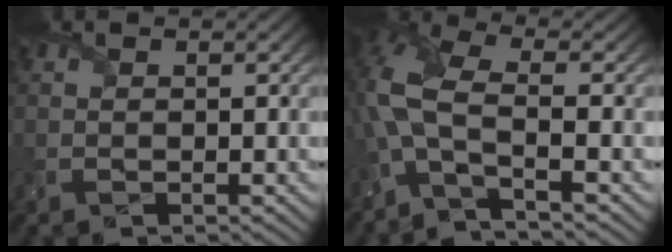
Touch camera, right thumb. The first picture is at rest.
{"total": 7.5, "force": [-2.2, 2.7, 6.7], "torque": [-0.158, 0.009, -0.069]}